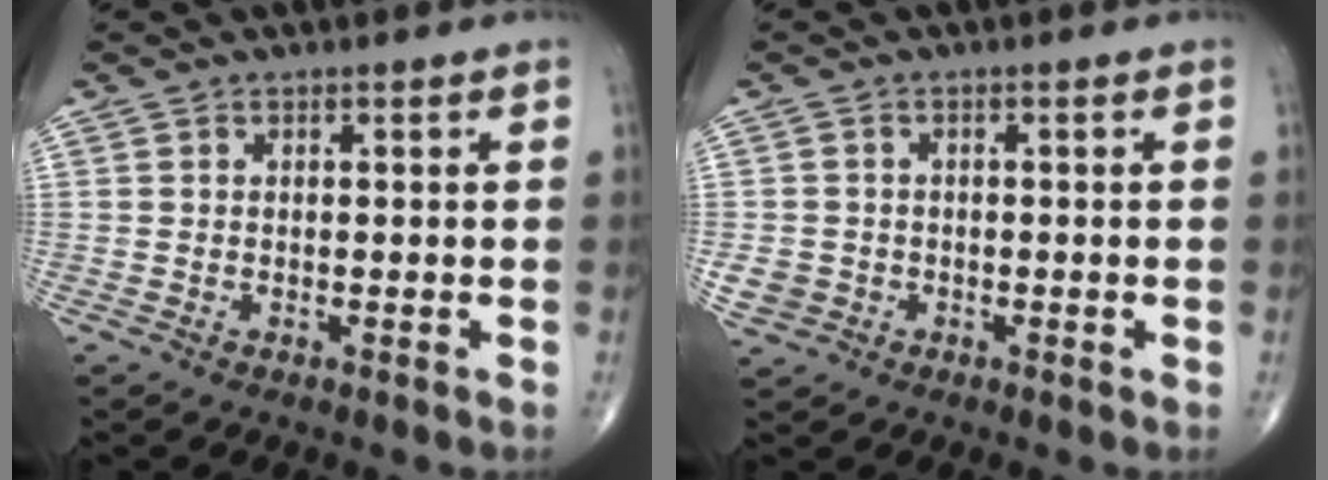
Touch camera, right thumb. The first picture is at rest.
{"total": 3.3, "force": [-1.0, 3.0, 1.0], "torque": [-0.010, 0.005, -0.014]}